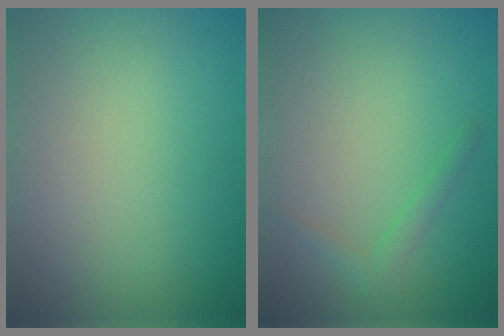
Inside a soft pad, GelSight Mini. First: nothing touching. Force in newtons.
{"total": 1.3, "press": 1.3, "slide": 0.1}